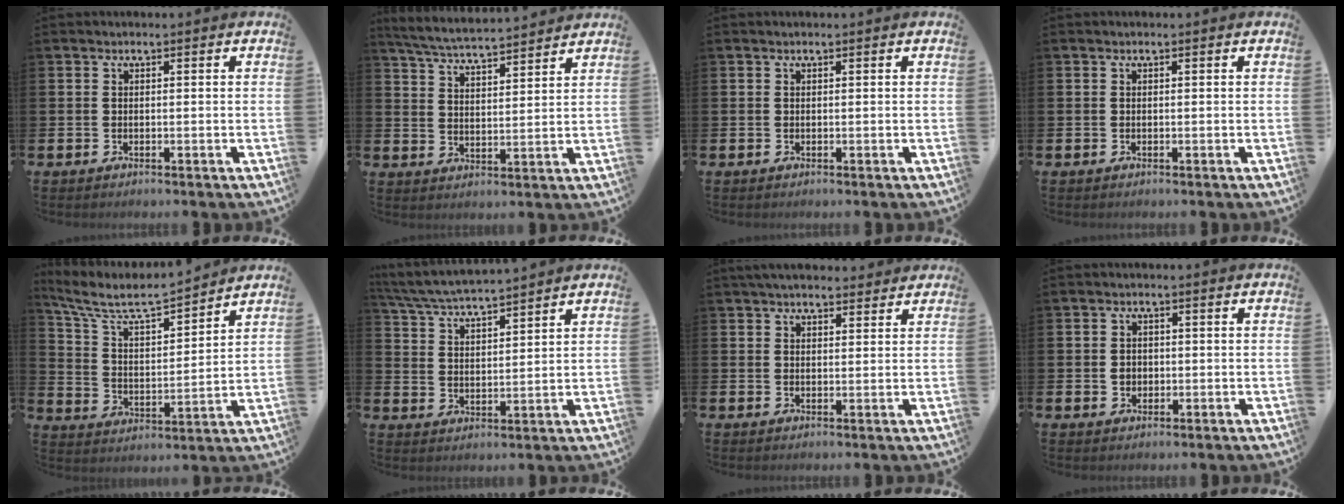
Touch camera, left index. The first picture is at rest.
{"total": 5.5, "force": [5.4, 0.2, 1.0], "torque": [-0.043, -0.035, 0.095]}
{"total": 0.0}
{"total": 0.0}
{"total": 7.5, "force": [6.8, 1.6, 2.6], "torque": [-0.088, -0.046, 0.115]}
{"total": 5.4, "force": [5.3, 0.1, 0.9], "torque": [-0.043, -0.033, 0.093]}
{"total": 3.5, "force": [3.3, 0.9, 0.7], "torque": [-0.012, -0.012, 0.059]}
{"total": 1.8, "force": [0.1, 1.6, 0.8], "torque": [-0.005, 0.006, -0.003]}